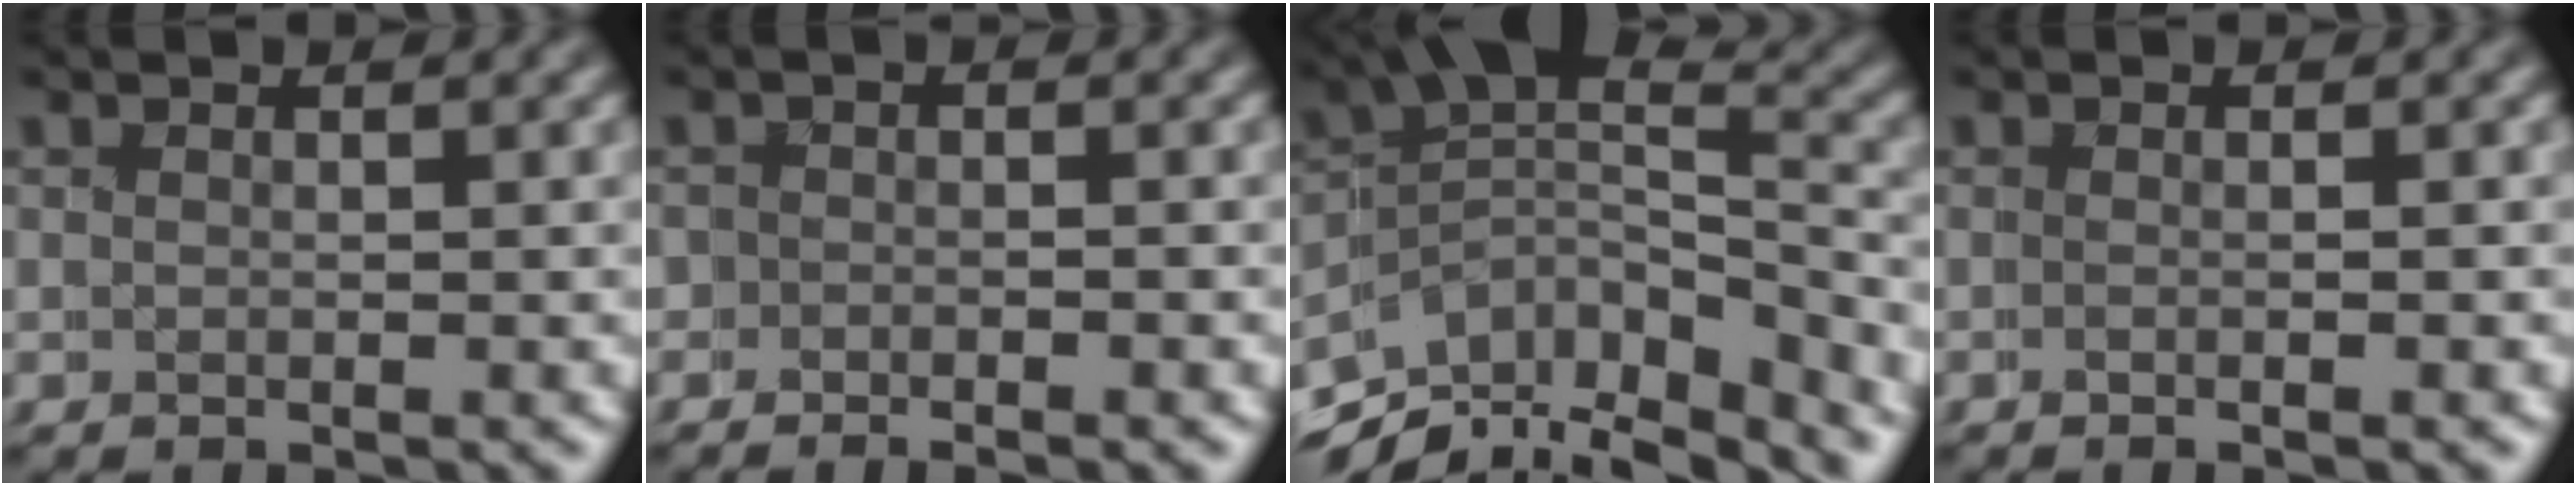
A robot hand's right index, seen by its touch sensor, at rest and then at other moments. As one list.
[{"total": 2.3, "force": [-1.2, 1.7, 1.1], "torque": [-0.011, 0.013, -0.031]}, {"total": 12.3, "force": [-5.0, 7.8, 8.0], "torque": [-0.131, -0.018, -0.080]}, {"total": 1.2, "force": [-0.4, -0.3, 1.1], "torque": [-0.001, 0.012, -0.012]}]